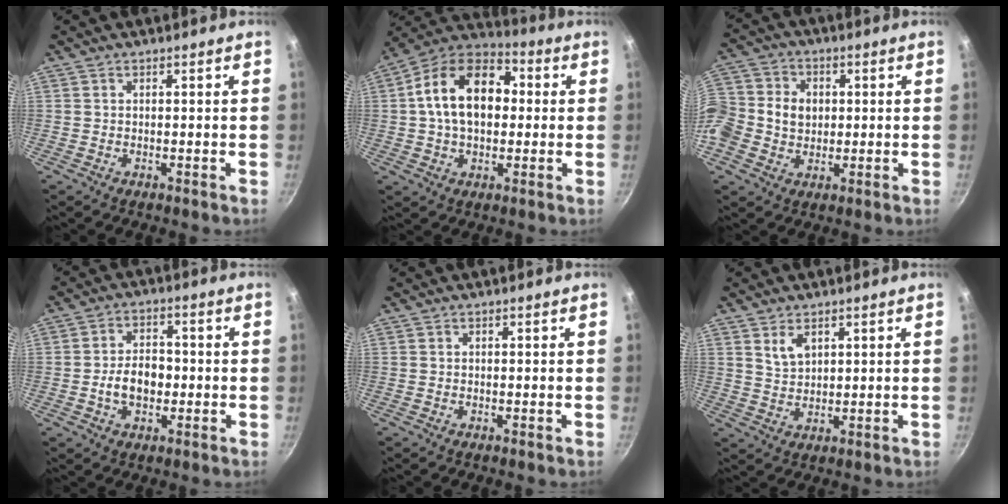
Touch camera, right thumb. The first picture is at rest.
{"total": 17.1, "force": [1.7, 11.4, 12.6], "torque": [-0.179, 0.032, 0.009]}
{"total": 17.1, "force": [-0.1, 14.6, 8.9], "torque": [-0.209, 0.041, -0.012]}
{"total": 7.4, "force": [-1.3, 5.0, 5.3], "torque": [-0.069, 0.017, -0.025]}
{"total": 0.0}
{"total": 4.1, "force": [2.2, 2.4, 2.6], "torque": [-0.040, -0.013, 0.046]}